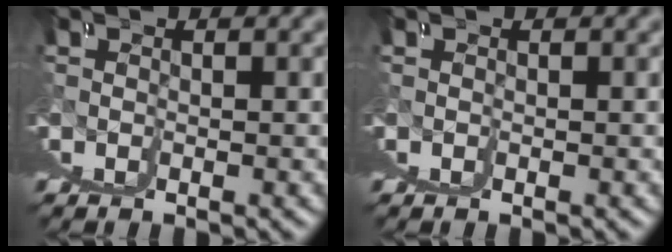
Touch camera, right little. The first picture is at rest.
{"total": 0.0}